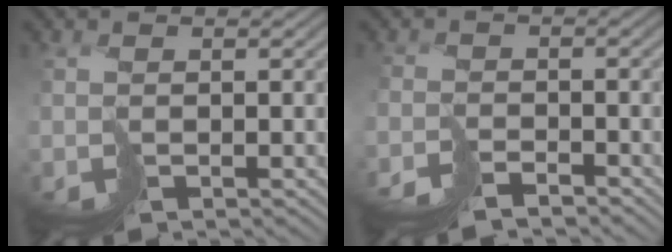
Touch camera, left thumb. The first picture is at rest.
{"total": 2.9, "force": [-2.9, 0.1, 0.2], "torque": [0.012, -0.001, -0.056]}